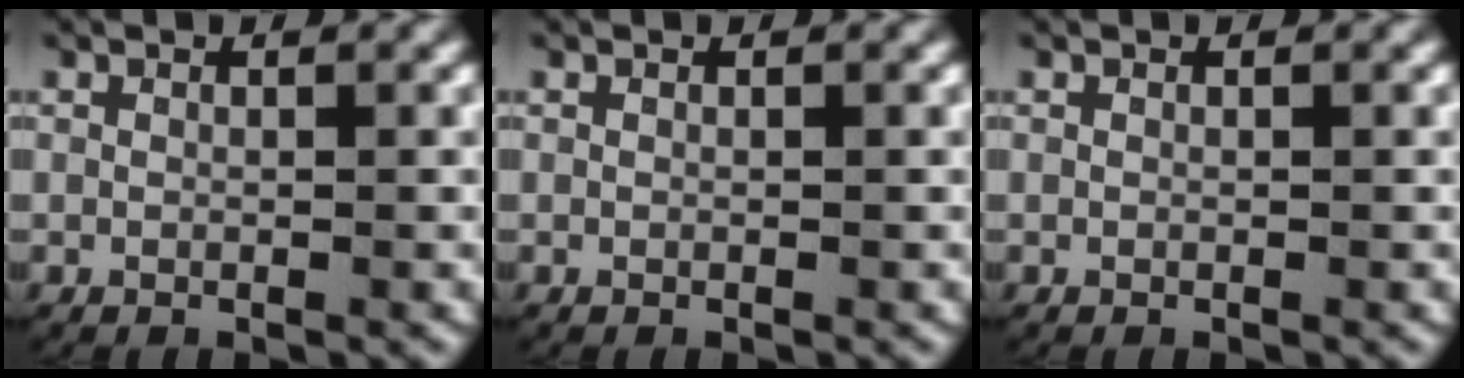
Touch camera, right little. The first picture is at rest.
{"total": 0.0}
{"total": 0.0}